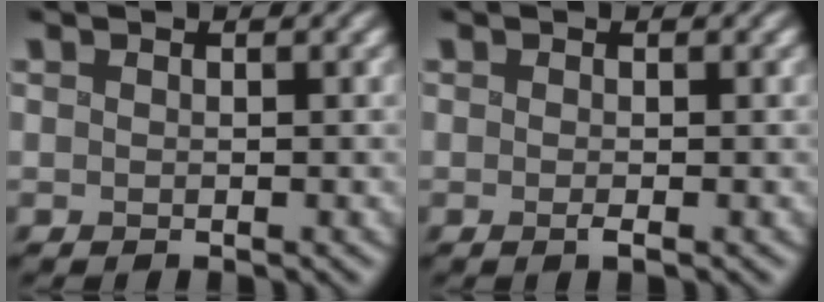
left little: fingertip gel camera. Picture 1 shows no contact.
{"total": 0.6, "force": [-0.2, 0.1, 0.5], "torque": [-0.010, -0.003, -0.003]}